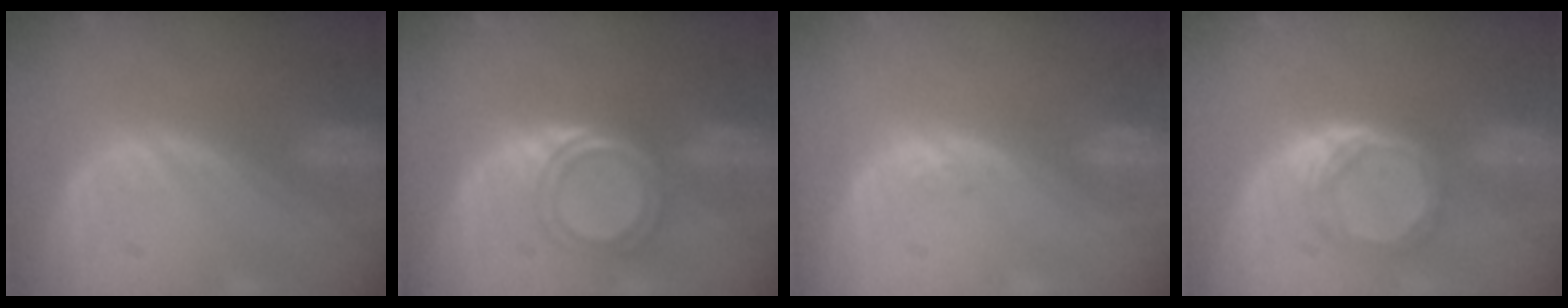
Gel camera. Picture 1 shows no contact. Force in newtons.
{"total": 5.3, "press": 4.9, "slide": 2.0}
{"total": 0.9, "press": 0.8, "slide": 0.4}
{"total": 5.4, "press": 5.0, "slide": 2.2}